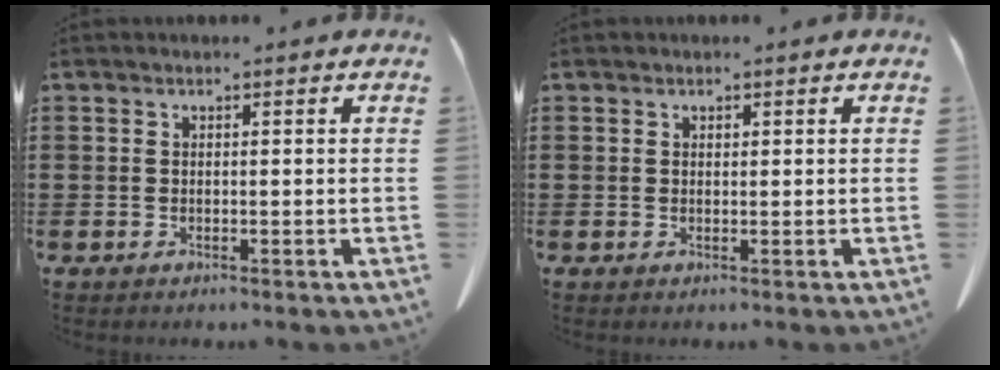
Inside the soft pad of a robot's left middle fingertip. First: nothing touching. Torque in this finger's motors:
{"motor_torque": [-0.06, 0.06, 0.00, 0.01]}